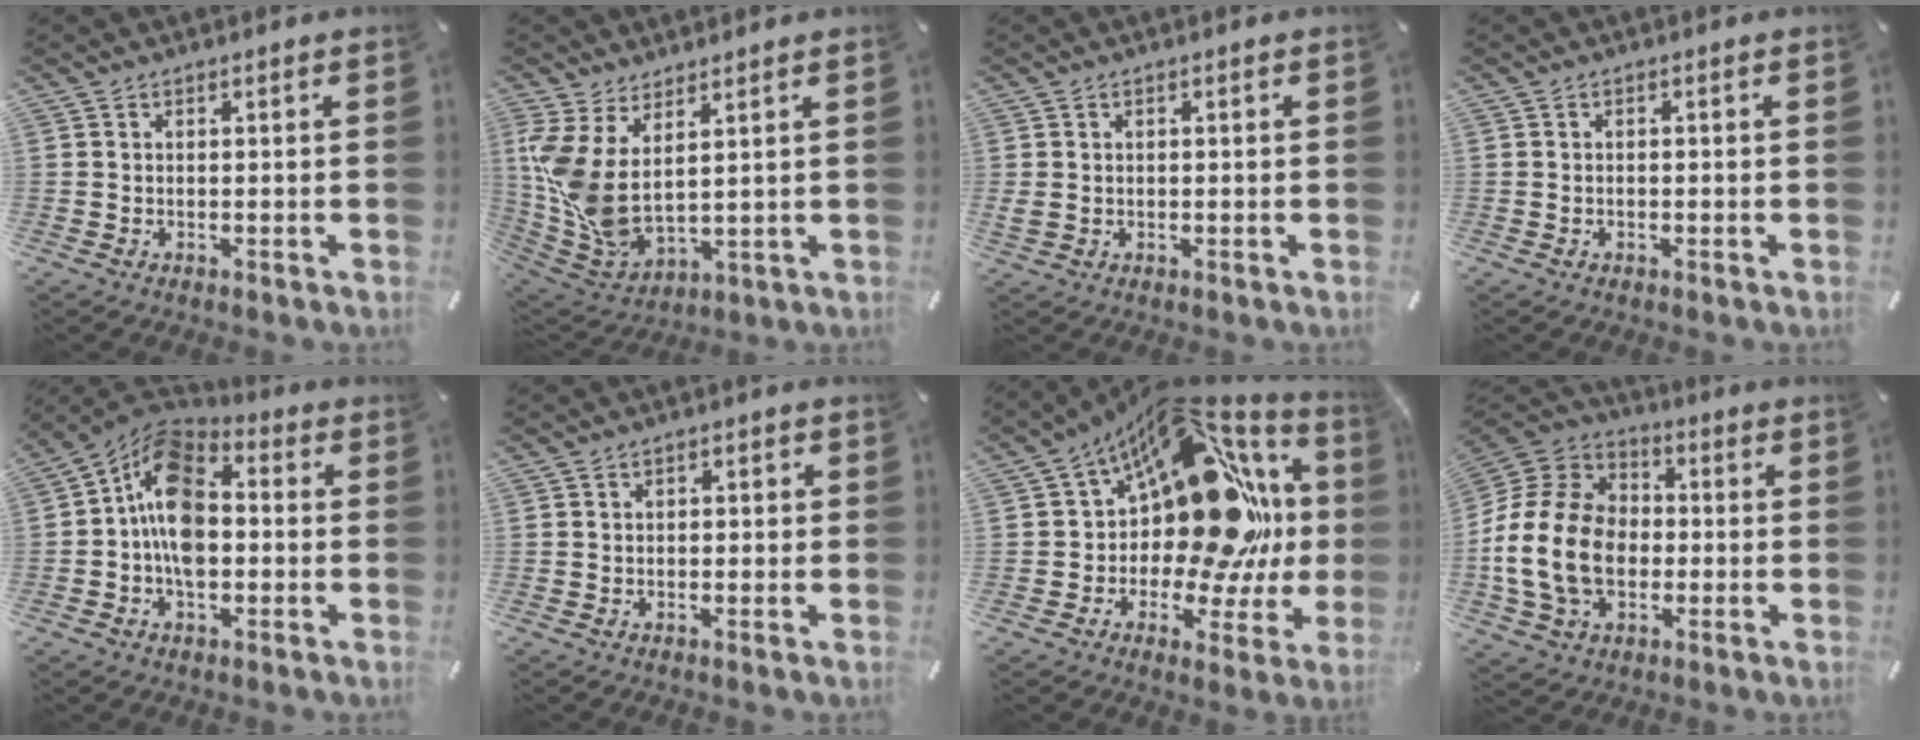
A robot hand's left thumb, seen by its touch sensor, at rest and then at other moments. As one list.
[{"total": 9.6, "force": [3.2, 5.2, 7.4], "torque": [-0.181, -0.045, 0.066]}, {"total": 1.5, "force": [0.1, 1.1, 1.0], "torque": [-0.021, 0.005, 0.001]}, {"total": 0.8, "force": [-0.3, 0.4, 0.6], "torque": [-0.012, 0.000, -0.006]}, {"total": 13.1, "force": [-1.8, 8.7, 9.7], "torque": [-0.184, 0.010, -0.036]}, {"total": 1.6, "force": [-0.6, 1.3, 0.8], "torque": [-0.015, 0.009, -0.016]}, {"total": 22.9, "force": [6.1, 14.3, 16.9], "torque": [-0.232, -0.098, 0.128]}, {"total": 18.2, "force": [-3.4, 14.1, 11.1], "torque": [-0.250, 0.027, -0.065]}]